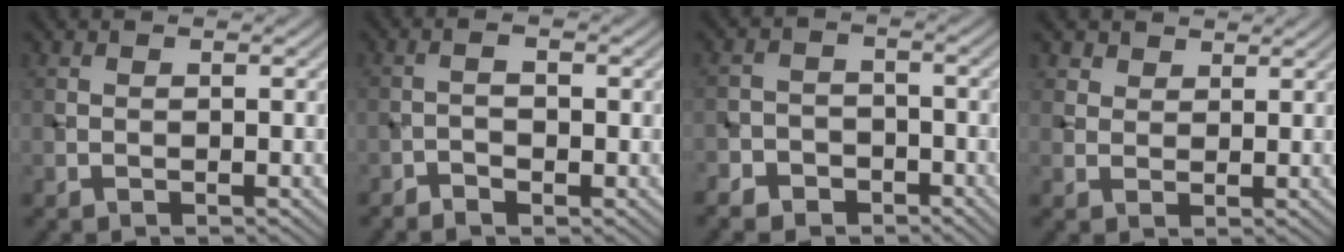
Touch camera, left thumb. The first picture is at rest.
{"total": 1.9, "force": [-1.1, 0.7, 1.4], "torque": [-0.026, 0.002, -0.024]}
{"total": 5.0, "force": [-3.8, 3.1, 1.0], "torque": [-0.005, 0.000, -0.070]}
{"total": 2.9, "force": [2.0, 1.9, 0.8], "torque": [-0.025, -0.003, 0.045]}